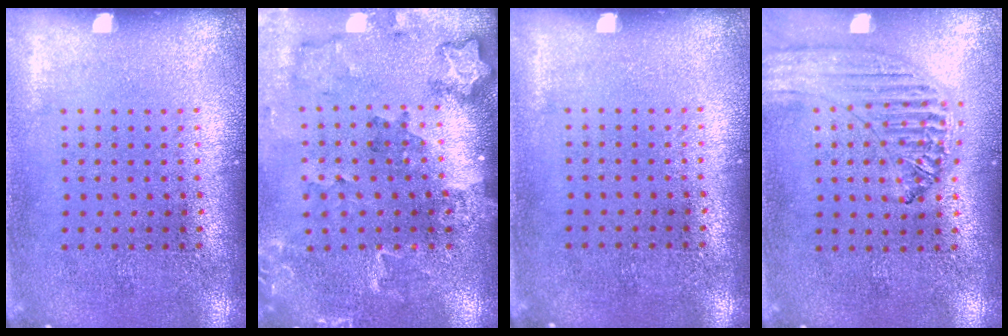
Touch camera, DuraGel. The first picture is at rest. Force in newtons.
{"total": 1.8, "press": 1.8, "slide": 0.2}
{"total": 0.0}
{"total": 1.2, "press": 1.2, "slide": 0.2}